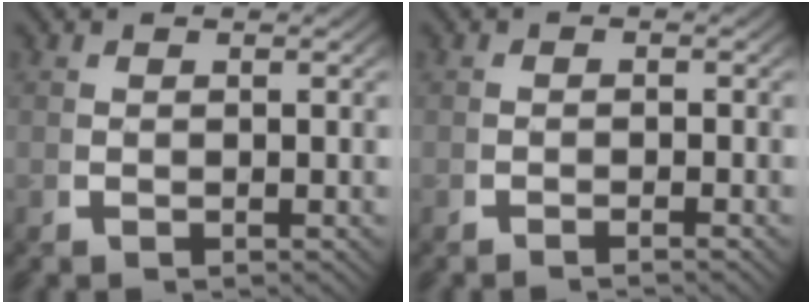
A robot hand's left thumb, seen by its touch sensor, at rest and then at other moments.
{"total": 0.8, "force": [-0.7, 0.0, 0.2], "torque": [0.000, 0.002, -0.018]}